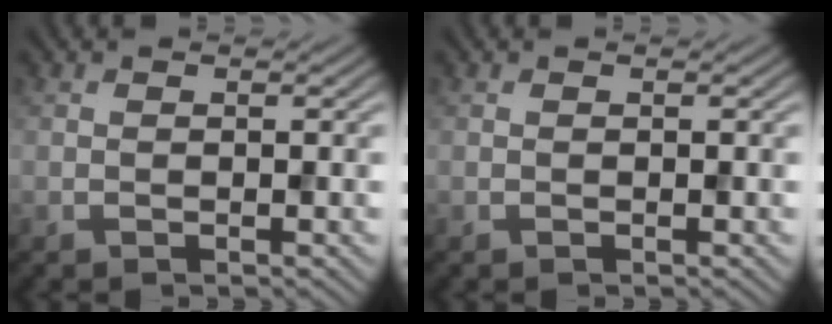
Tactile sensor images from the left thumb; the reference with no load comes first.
{"total": 0.0}